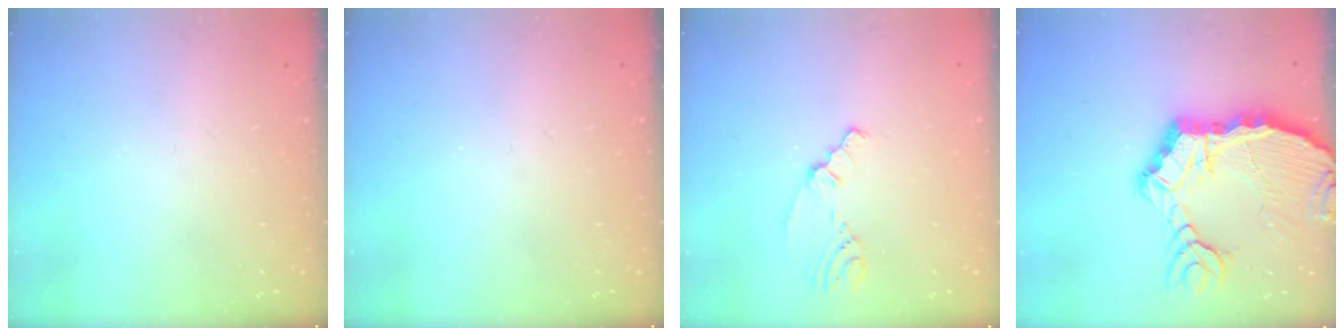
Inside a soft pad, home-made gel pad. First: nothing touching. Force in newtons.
{"total": 0.0}
{"total": 2.0, "press": 1.5, "slide": 1.4}
{"total": 12.4, "press": 12.3, "slide": 1.6}